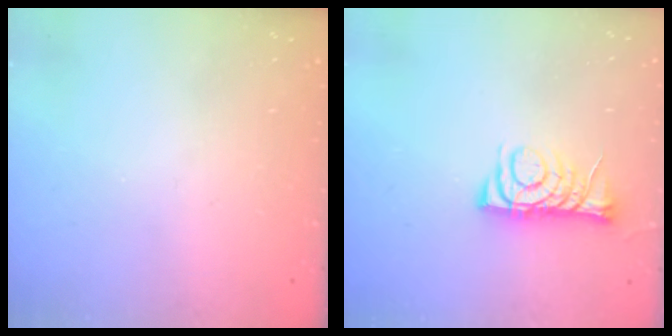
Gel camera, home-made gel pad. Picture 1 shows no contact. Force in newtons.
{"total": 8.5, "press": 8.5, "slide": 0.8}